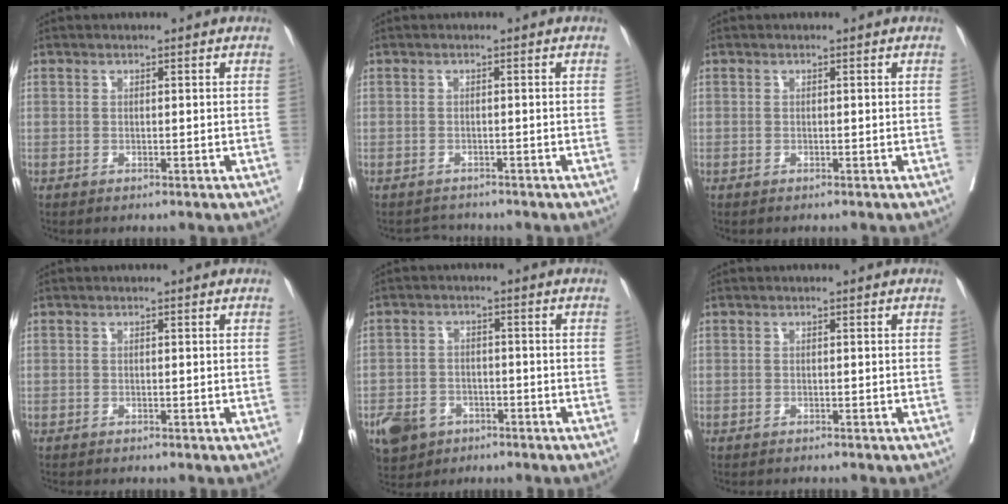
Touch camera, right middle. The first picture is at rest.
{"total": 1.9, "force": [-1.8, 0.4, -0.5], "torque": [0.008, -0.008, -0.029]}
{"total": 0.0}
{"total": 1.4, "force": [-1.3, 0.1, 0.4], "torque": [-0.010, -0.003, -0.019]}
{"total": 7.9, "force": [-4.6, 5.8, 2.6], "torque": [-0.053, 0.003, -0.072]}
{"total": 2.4, "force": [-2.3, 0.3, 0.7], "torque": [-0.011, -0.004, -0.029]}